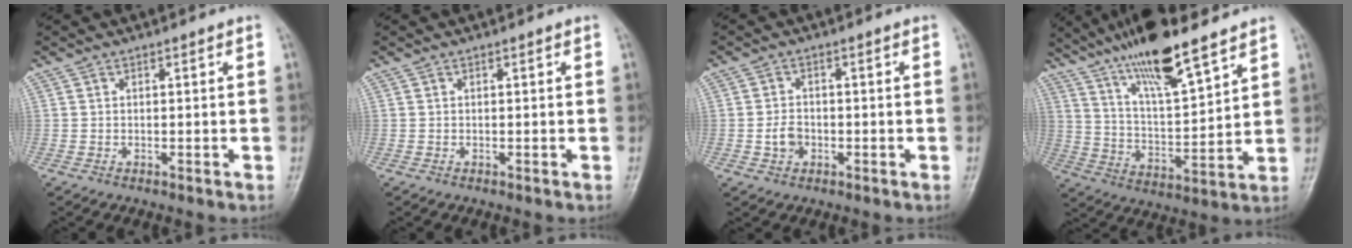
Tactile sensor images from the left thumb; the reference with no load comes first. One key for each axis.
{"total": 0.0}
{"total": 3.1, "fx": -0.7, "fy": 2.5, "fz": 1.7, "tx": -0.022, "ty": 0.008, "tz": -0.014}
{"total": 16.3, "fx": 12.1, "fy": 3.0, "fz": 10.5, "tx": -0.174, "ty": -0.058, "tz": 0.222}